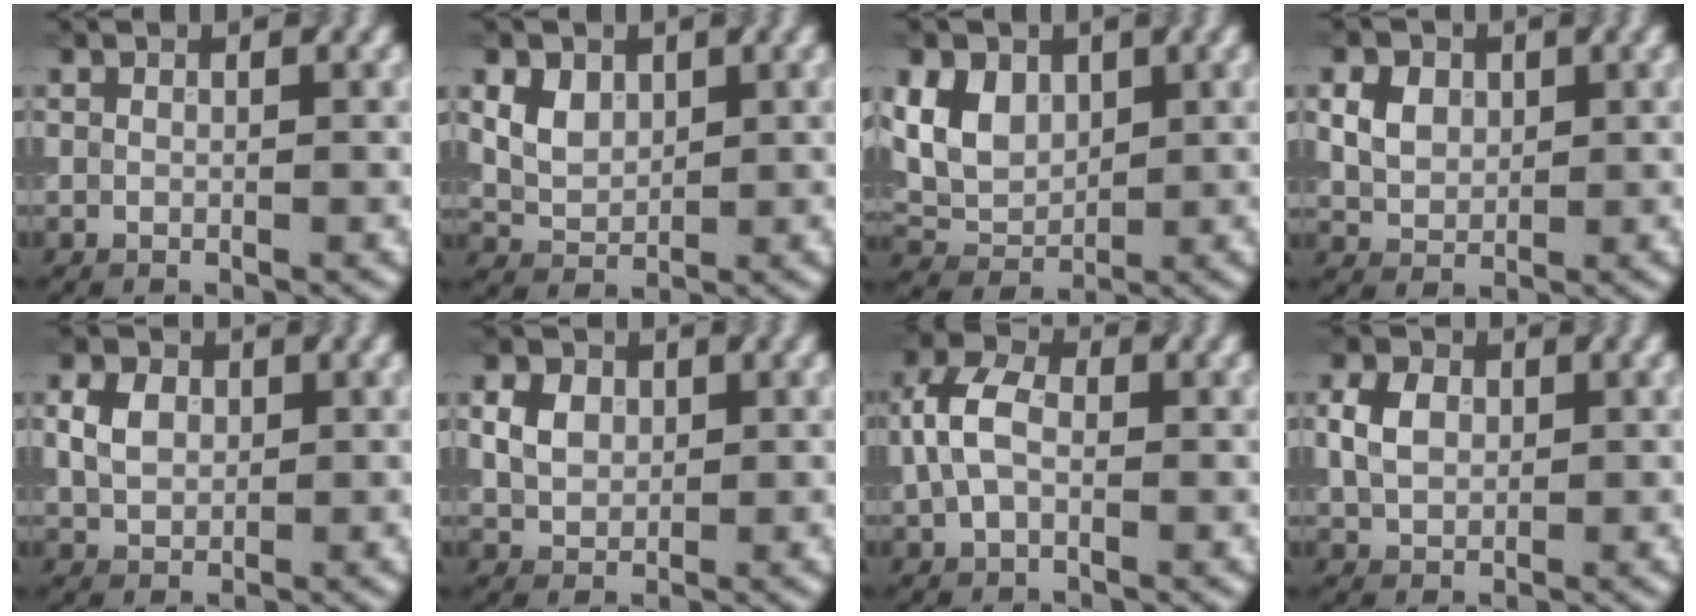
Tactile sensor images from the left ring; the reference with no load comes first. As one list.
[{"total": 3.6, "force": [1.5, 2.5, 2.1], "torque": [-0.056, 0.010, 0.039]}, {"total": 4.8, "force": [1.5, 3.5, 2.8], "torque": [-0.067, 0.002, 0.032]}, {"total": 4.8, "force": [1.9, 3.5, 2.7], "torque": [-0.070, 0.016, 0.036]}, {"total": 3.0, "force": [0.5, 2.2, 1.9], "torque": [-0.047, 0.009, 0.014]}, {"total": 3.4, "force": [1.1, 2.5, 2.0], "torque": [-0.051, 0.005, 0.027]}, {"total": 4.7, "force": [0.1, 3.0, 3.6], "torque": [-0.084, 0.015, -0.001]}, {"total": 3.3, "force": [0.4, 2.4, 2.2], "torque": [-0.054, 0.010, 0.013]}]